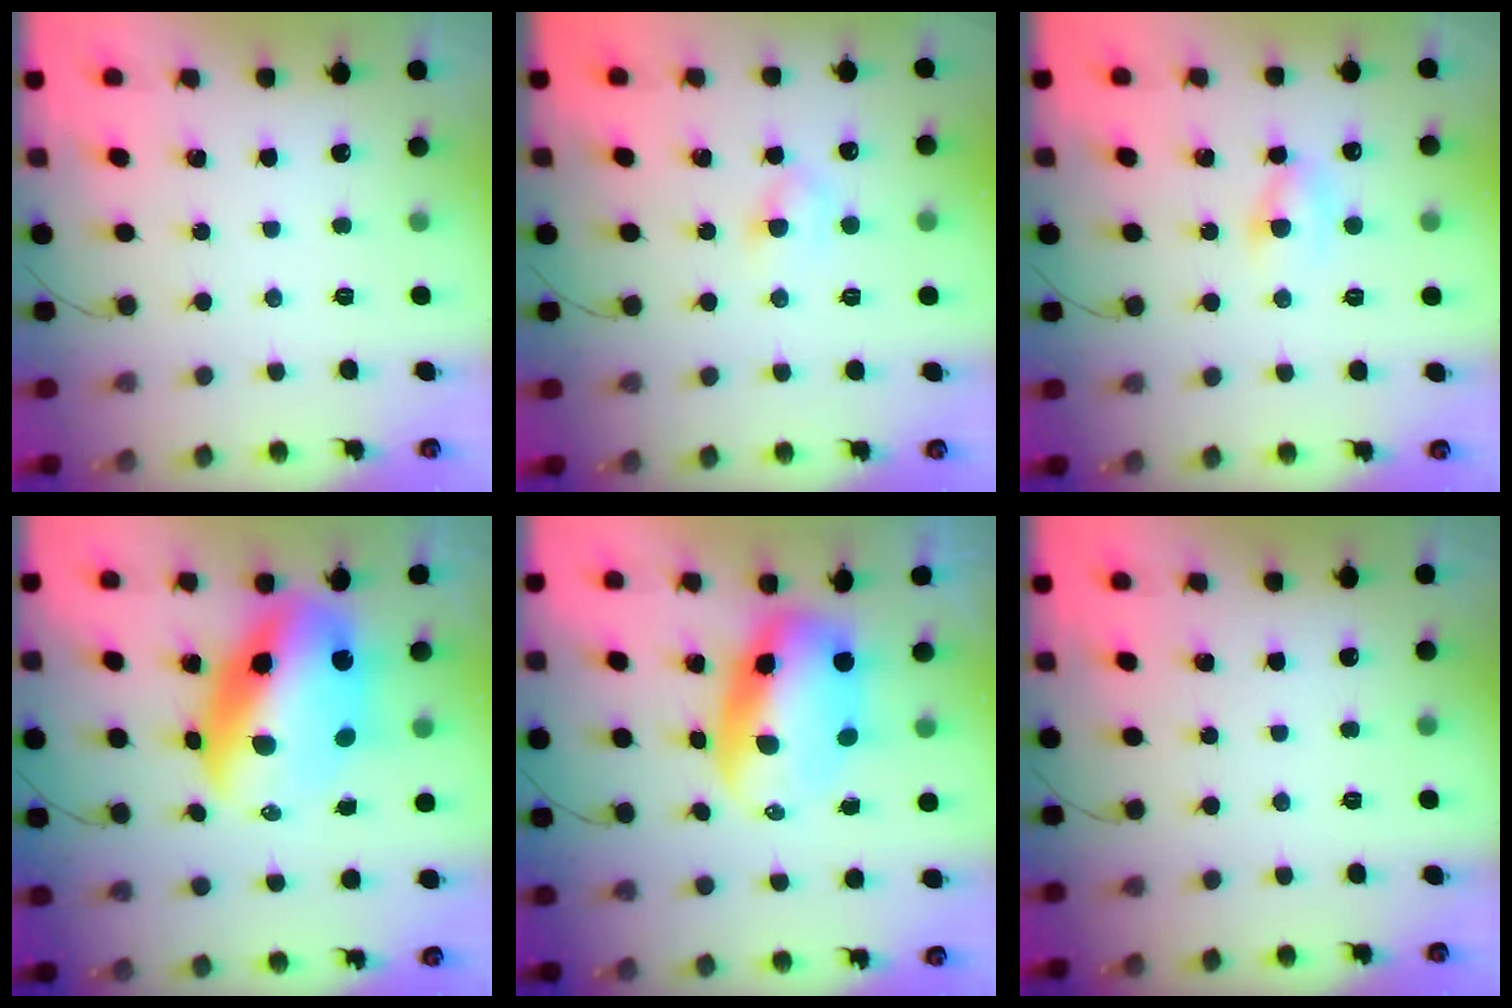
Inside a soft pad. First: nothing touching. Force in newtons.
{"total": 4.0, "press": 3.8, "slide": 1.2}
{"total": 3.9, "press": 3.6, "slide": 1.3}
{"total": 17.2, "press": 16.6, "slide": 4.4}
{"total": 9.8, "press": 9.5, "slide": 2.4}
{"total": 0.0}